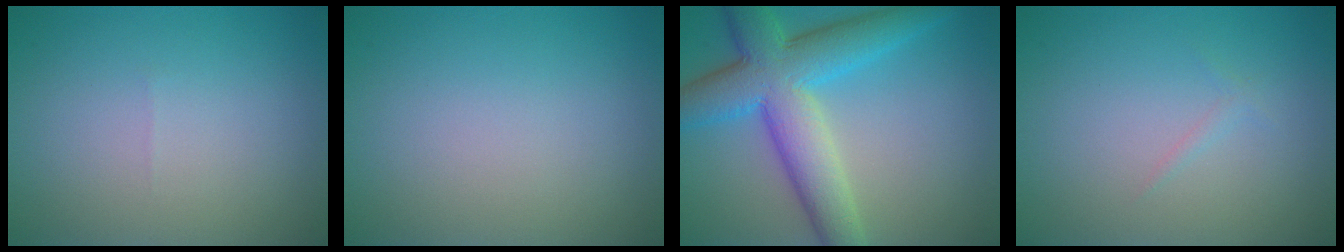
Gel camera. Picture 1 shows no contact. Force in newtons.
{"total": 0.0}
{"total": 9.0, "press": 9.0, "slide": 0.2}
{"total": 0.5, "press": 0.5, "slide": 0.1}